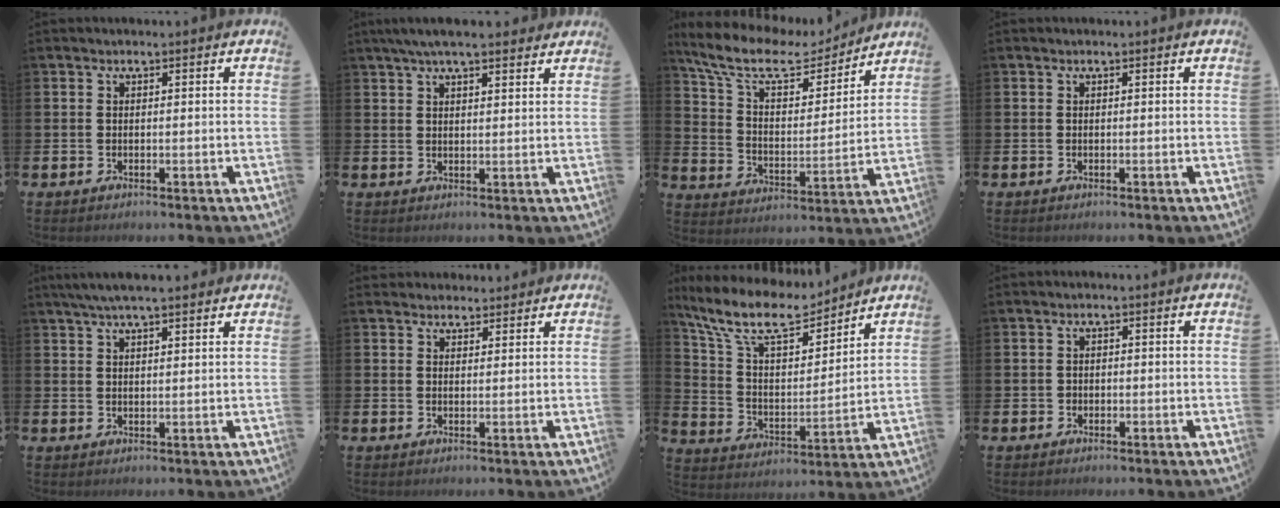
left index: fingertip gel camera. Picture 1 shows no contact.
{"total": 4.8, "force": [4.2, 0.8, 2.2], "torque": [-0.052, -0.005, 0.076]}
{"total": 10.9, "force": [9.0, 4.0, 4.7], "torque": [-0.123, -0.053, 0.152]}
{"total": 0.0}
{"total": 4.5, "force": [3.8, 0.6, 2.3], "torque": [-0.052, -0.003, 0.069]}
{"total": 2.5, "force": [2.3, 0.9, -0.2], "torque": [0.007, -0.008, 0.041]}
{"total": 11.7, "force": [10.2, 3.2, 4.7], "torque": [-0.134, -0.057, 0.180]}
{"total": 0.8, "force": [-0.3, 0.7, 0.1], "torque": [-0.005, 0.005, -0.008]}